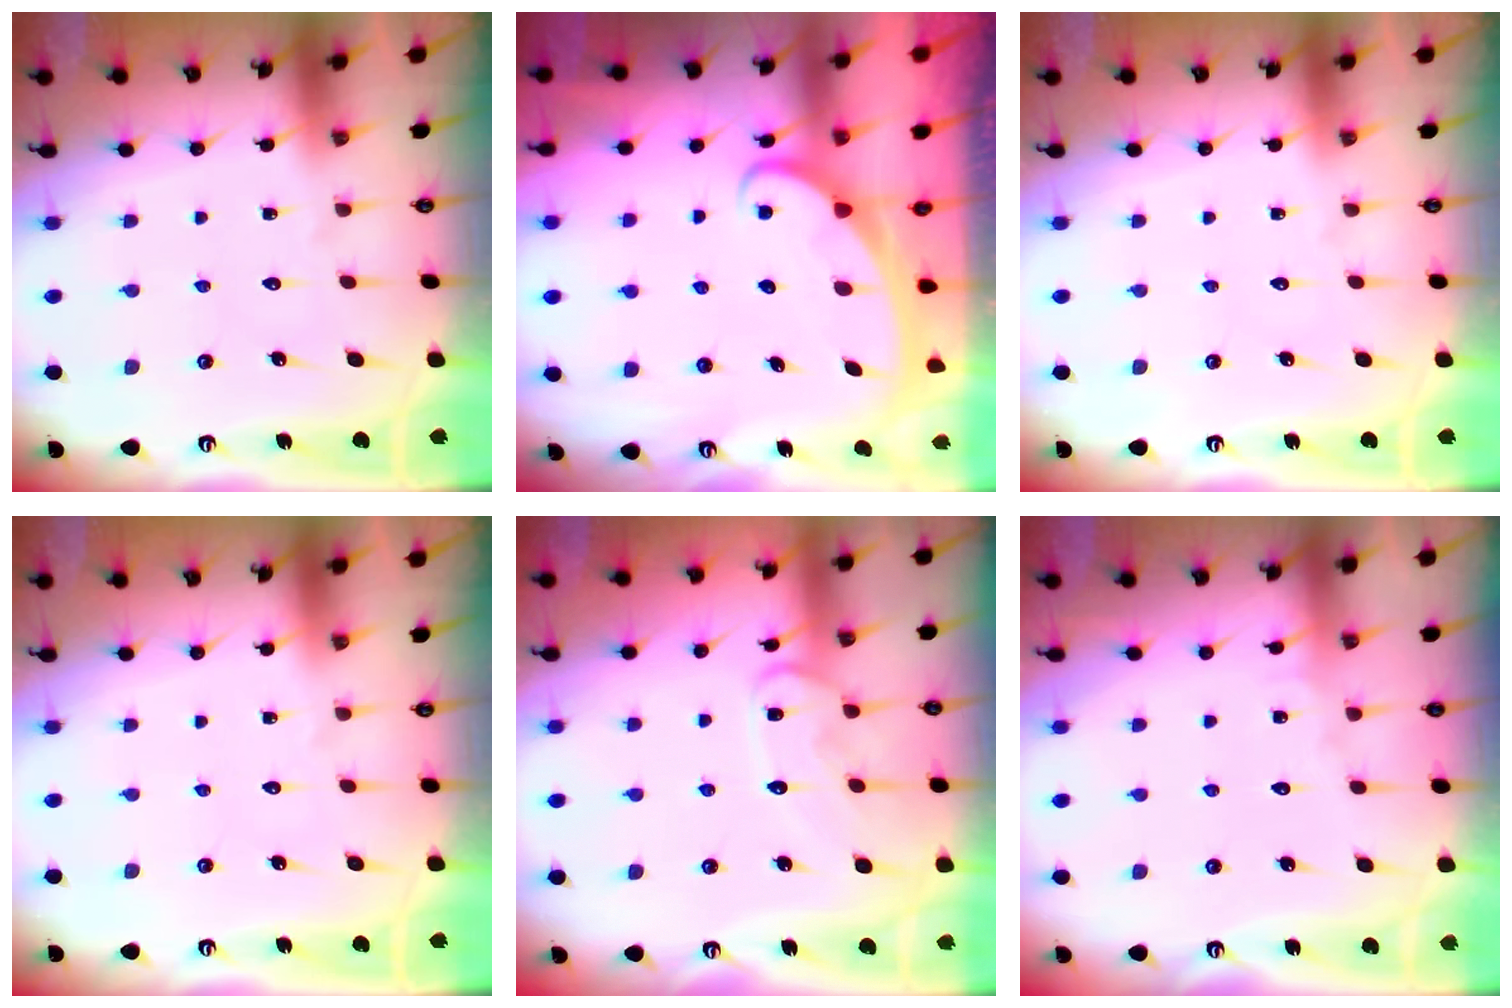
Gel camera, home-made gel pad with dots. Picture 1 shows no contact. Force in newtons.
{"total": 2.4, "press": 2.4, "slide": 0.3}
{"total": 0.0}
{"total": 0.0}
{"total": 11.1, "press": 11.0, "slide": 0.9}
{"total": 3.7, "press": 3.6, "slide": 0.4}